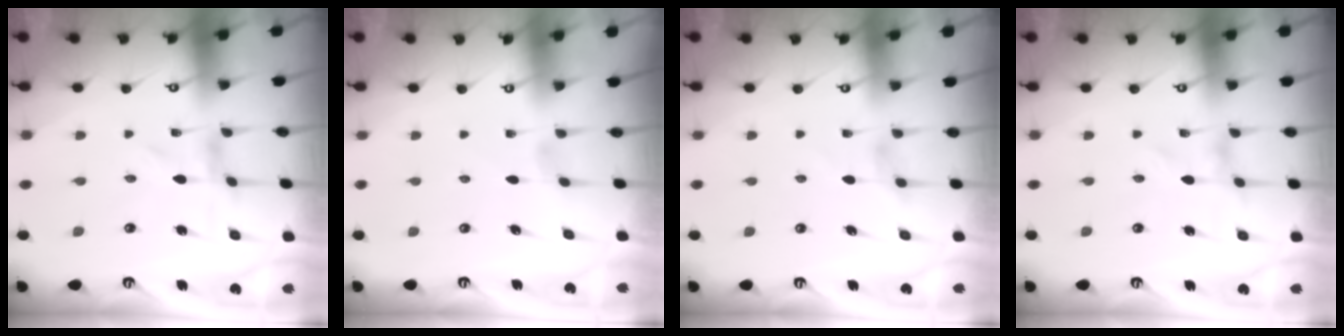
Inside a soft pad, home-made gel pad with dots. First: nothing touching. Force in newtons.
{"total": 0.0}
{"total": 0.9, "press": 0.9, "slide": 0.3}
{"total": 0.0}